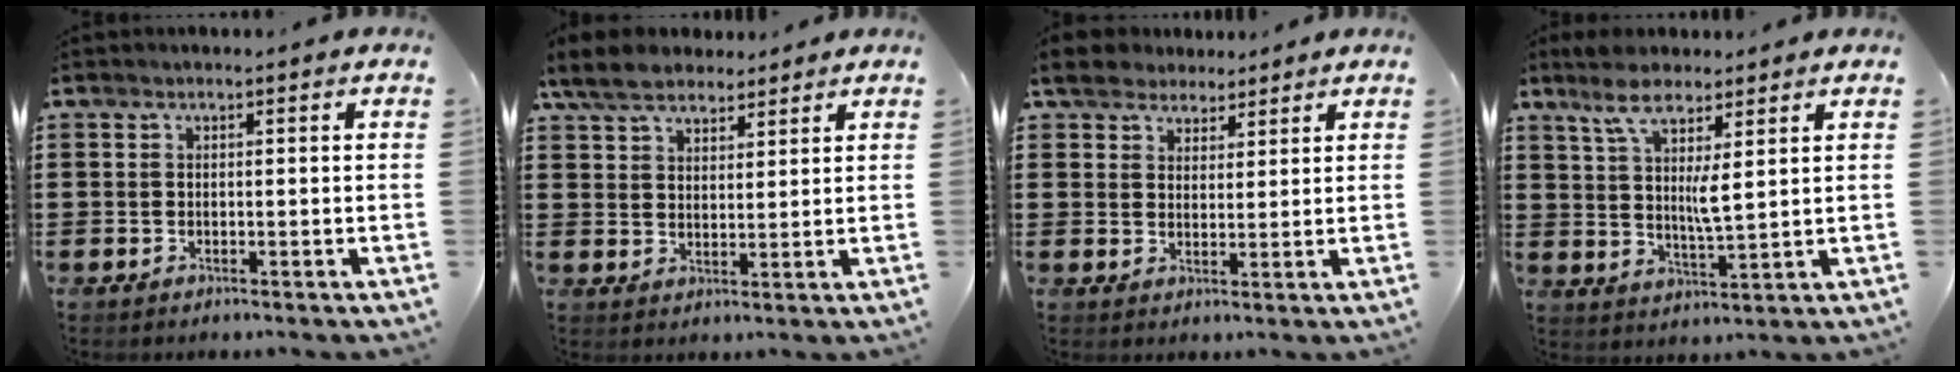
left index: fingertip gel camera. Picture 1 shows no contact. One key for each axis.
{"total": 6.0, "fx": 5.0, "fy": 2.6, "fz": 2.1, "tx": -0.060, "ty": 0.000, "tz": 0.095}
{"total": 5.0, "fx": 4.2, "fy": 2.5, "fz": 0.9, "tx": -0.040, "ty": 0.002, "tz": 0.077}
{"total": 7.4, "fx": 4.3, "fy": 1.8, "fz": 5.8, "tx": -0.118, "ty": -0.011, "tz": 0.072}